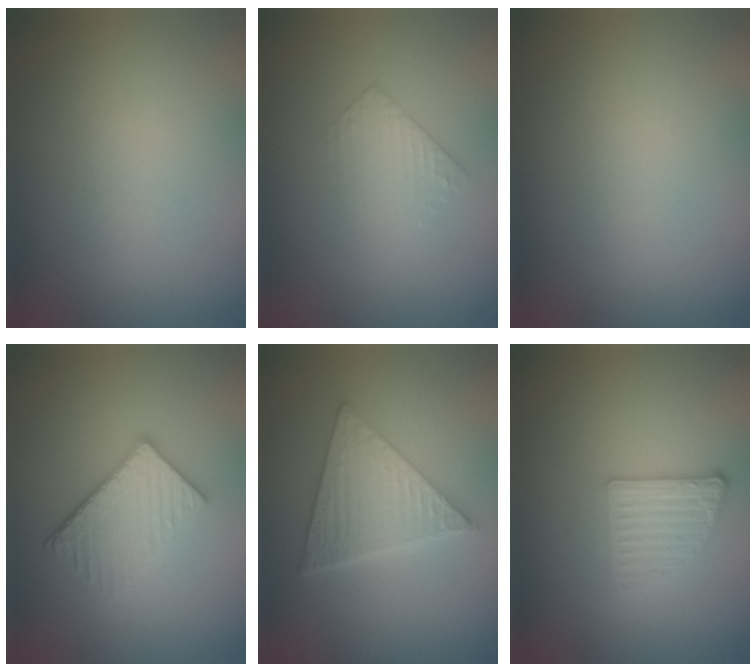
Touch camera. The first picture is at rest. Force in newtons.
{"total": 1.9, "press": 1.9, "slide": 0.5}
{"total": 0.0}
{"total": 4.4, "press": 3.5, "slide": 2.7}
{"total": 6.3, "press": 4.6, "slide": 4.3}
{"total": 2.7, "press": 2.4, "slide": 1.1}